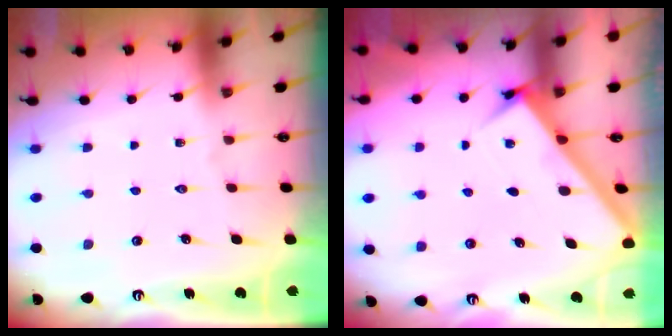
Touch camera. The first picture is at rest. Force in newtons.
{"total": 3.0, "press": 3.0, "slide": 0.2}